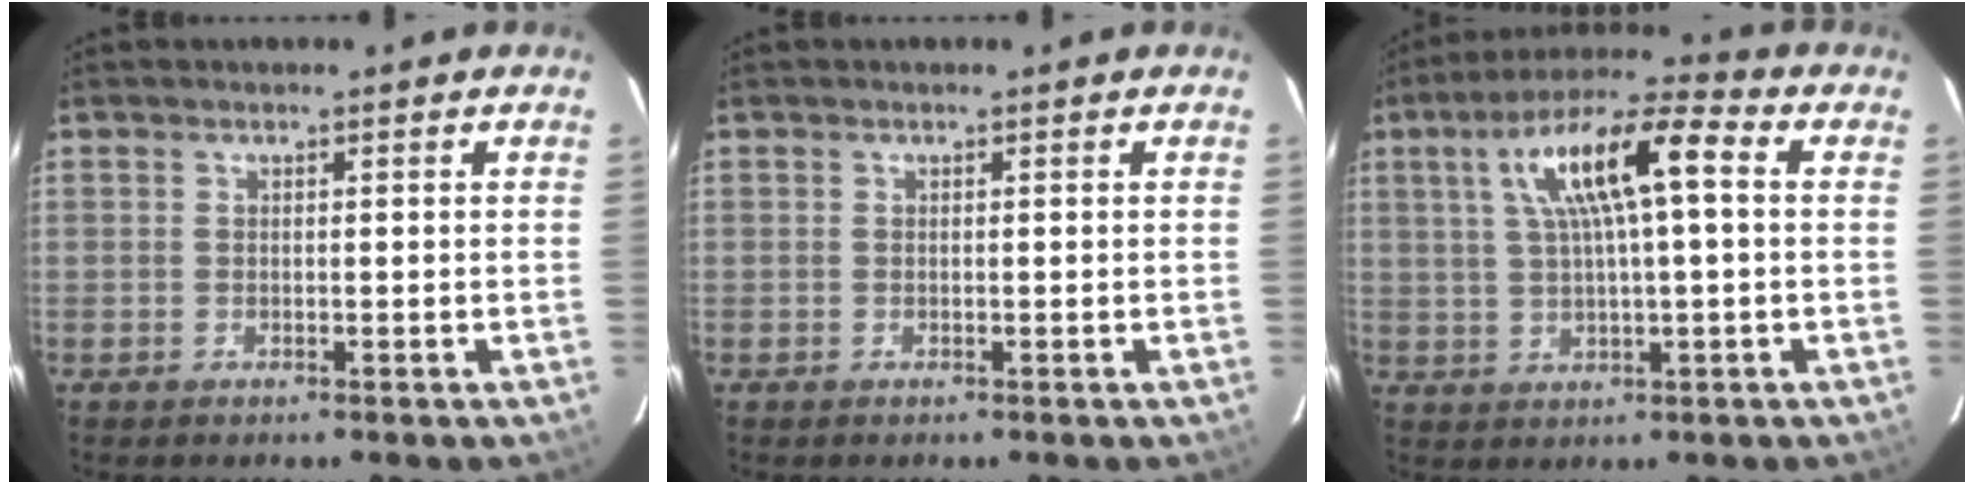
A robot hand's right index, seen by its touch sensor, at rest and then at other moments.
{"total": 0.0}
{"total": 13.2, "force": [3.3, 2.9, 12.4], "torque": [-0.222, 0.028, 0.055]}